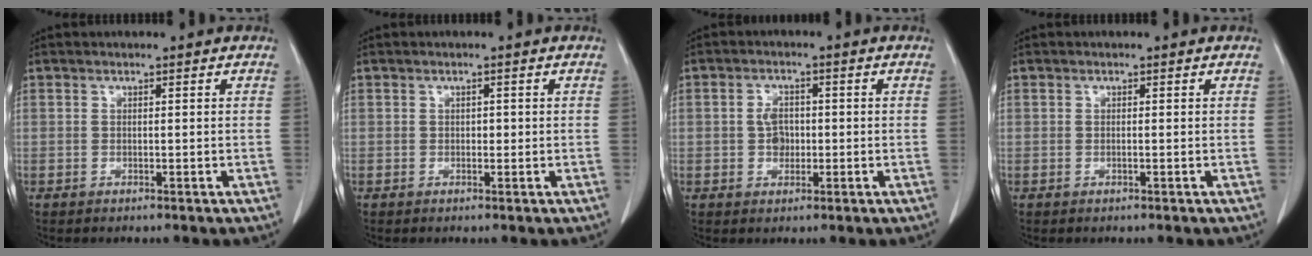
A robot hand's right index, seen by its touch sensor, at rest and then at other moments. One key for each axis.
{"total": 0.8, "fx": 0.0, "fy": 0.6, "fz": 0.6, "tx": -0.006, "ty": 0.002, "tz": -0.001}
{"total": 3.3, "fx": -0.3, "fy": 2.4, "fz": 2.2, "tx": -0.038, "ty": 0.006, "tz": -0.004}
{"total": 0.0}